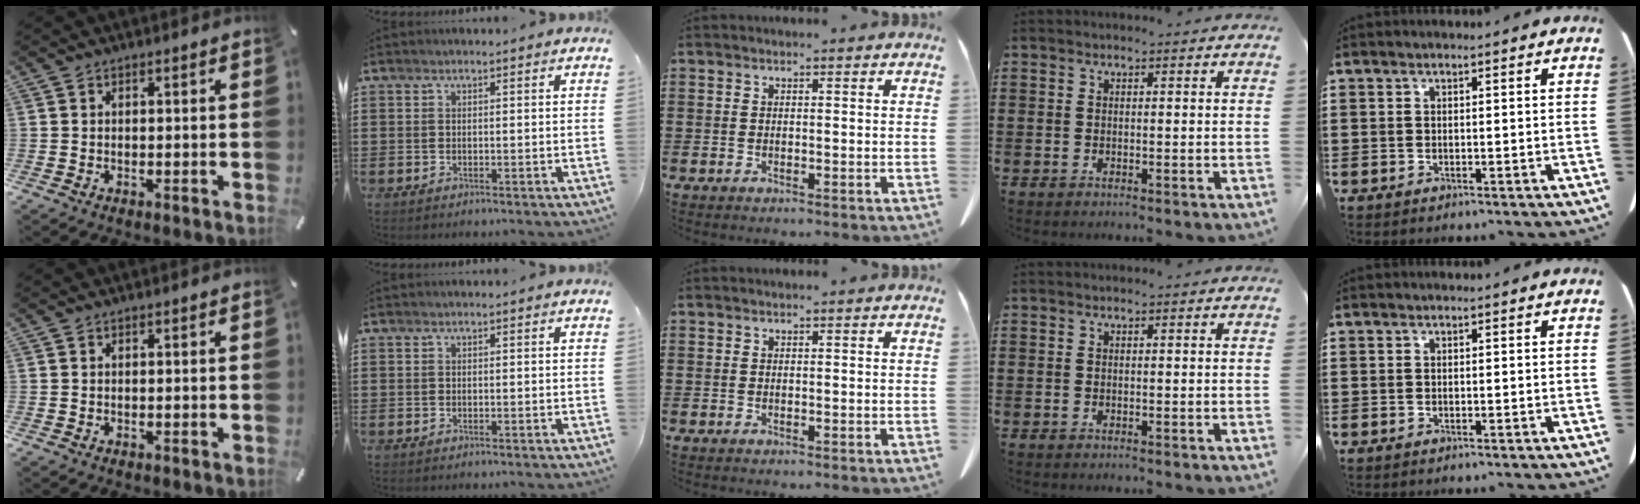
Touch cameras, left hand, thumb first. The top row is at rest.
{}